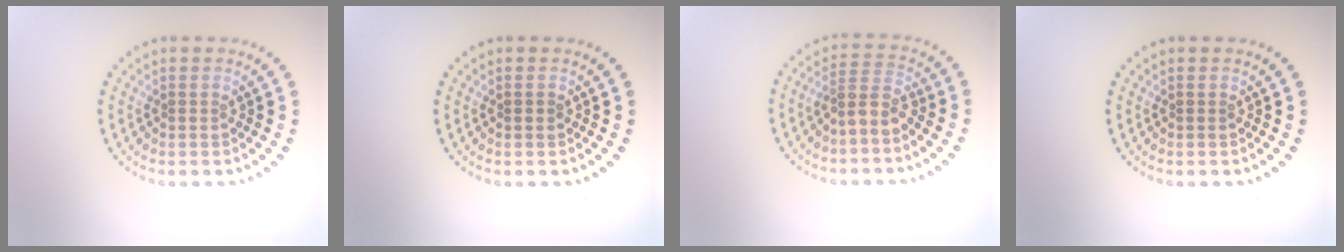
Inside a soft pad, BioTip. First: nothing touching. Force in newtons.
{"total": 0.6, "press": 0.6, "slide": 0.1}
{"total": 2.5, "press": 2.0, "slide": 1.5}
{"total": 0.0}